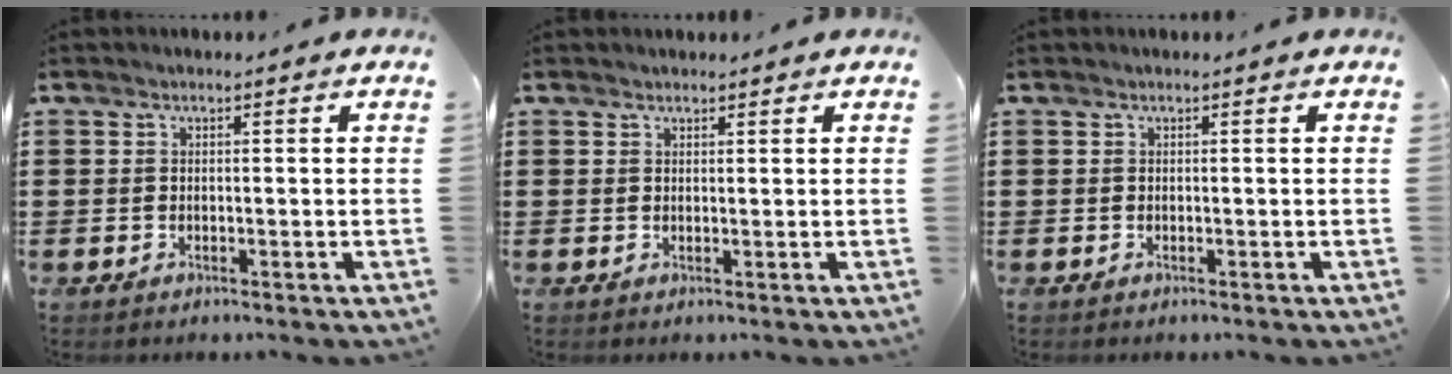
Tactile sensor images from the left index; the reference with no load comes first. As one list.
[{"total": 1.0, "force": [0.9, 0.3, 0.0], "torque": [-0.003, 0.001, 0.019]}, {"total": 0.0}]